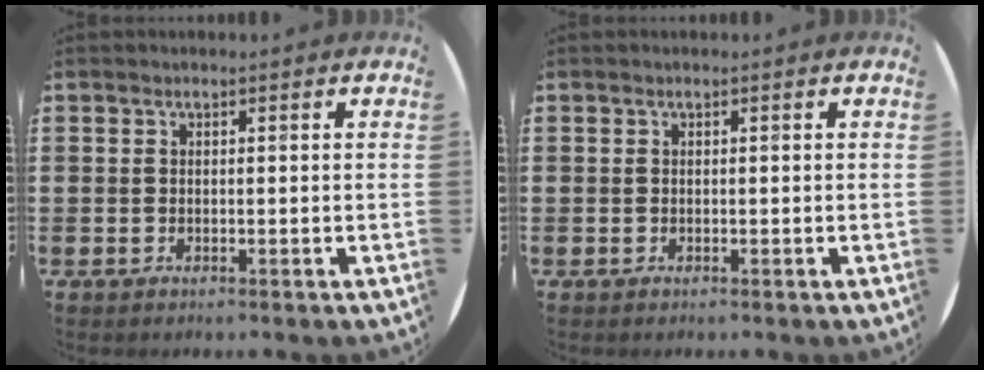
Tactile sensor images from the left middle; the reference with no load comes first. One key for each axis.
{"total": 0.0}